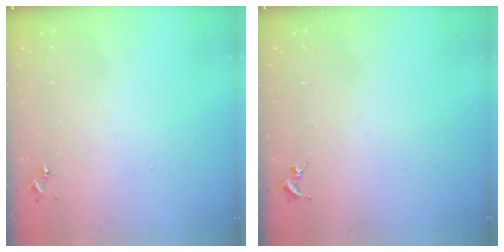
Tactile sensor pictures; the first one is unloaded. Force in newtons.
{"total": 0.0}